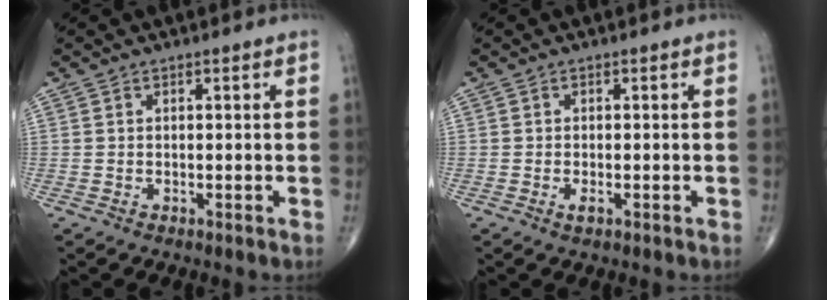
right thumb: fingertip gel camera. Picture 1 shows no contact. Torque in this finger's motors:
{"motor_torque": [-0.03, 0.15, 0.21, 0.32, 0.06]}